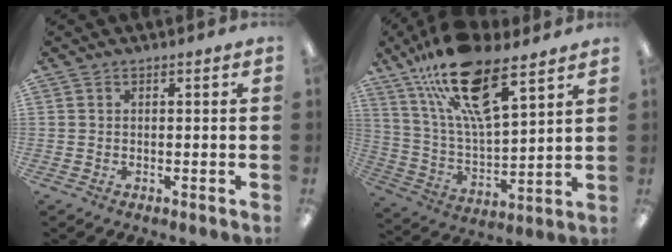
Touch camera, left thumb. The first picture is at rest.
{"total": 21.0, "force": [13.4, 7.3, 14.4], "torque": [-0.264, -0.066, 0.229]}